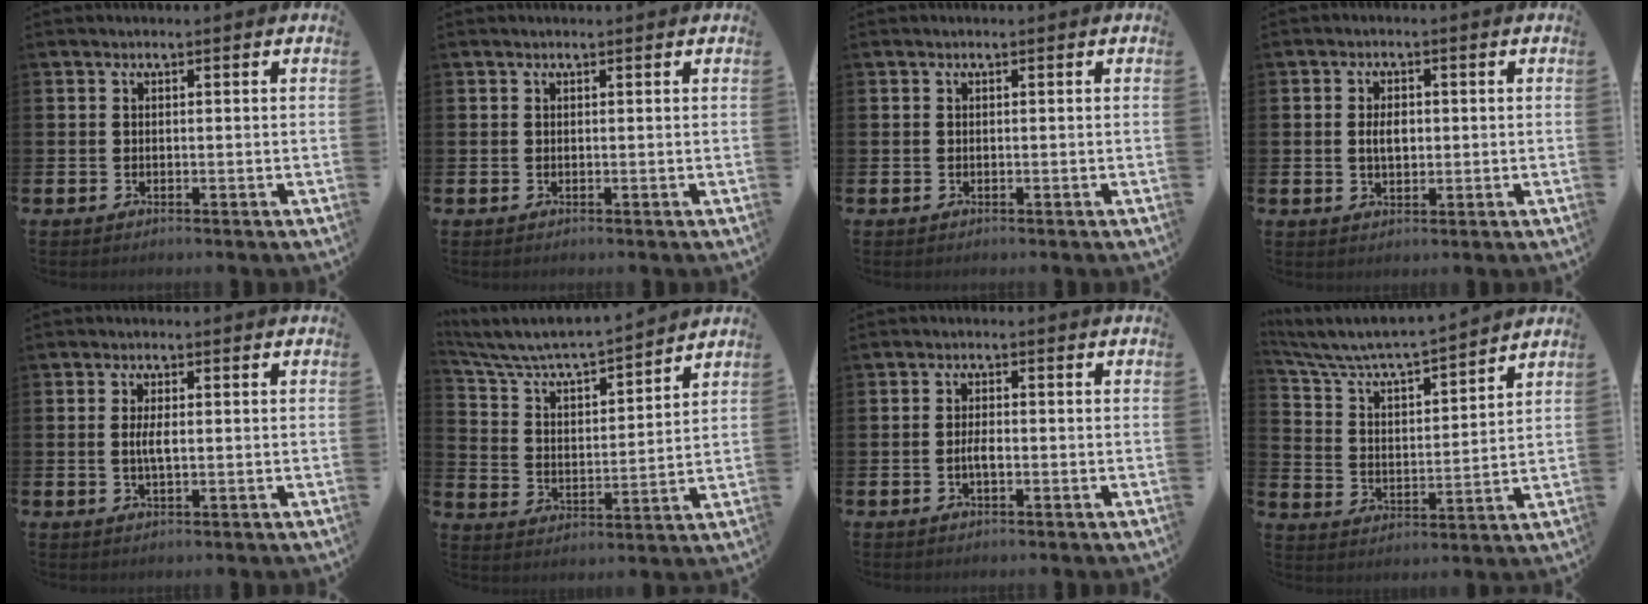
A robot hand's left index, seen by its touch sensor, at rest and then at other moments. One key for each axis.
{"total": 0.0}
{"total": 0.0}
{"total": 2.9, "fx": 0.3, "fy": 1.7, "fz": 2.2, "tx": -0.027, "ty": 0.001, "tz": 0.000}
{"total": 2.6, "fx": 0.1, "fy": 0.9, "fz": 2.4, "tx": -0.044, "ty": 0.002, "tz": -0.001}
{"total": 6.8, "fx": 6.5, "fy": 0.8, "fz": 2.0, "tx": -0.070, "ty": -0.052, "tz": 0.107}
{"total": 1.9, "fx": -0.4, "fy": 0.7, "fz": 1.7, "tx": -0.030, "ty": 0.002, "tz": -0.010}
{"total": 6.7, "fx": 6.4, "fy": 0.6, "fz": 1.9, "tx": -0.068, "ty": -0.050, "tz": 0.106}